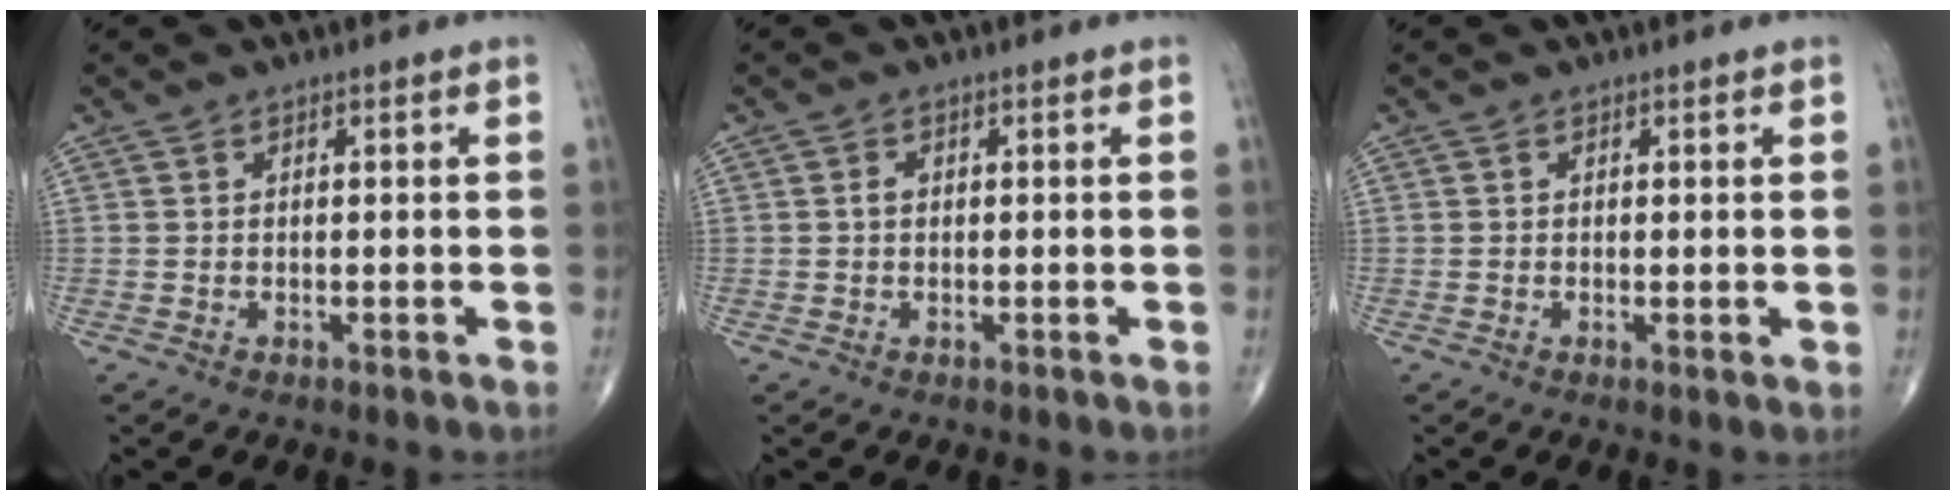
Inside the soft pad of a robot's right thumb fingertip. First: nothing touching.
{"total": 1.0, "force": [0.1, 0.8, 0.7], "torque": [-0.010, 0.003, -0.001]}
{"total": 1.0, "force": [0.1, 0.2, 0.9], "torque": [-0.017, -0.005, -0.001]}